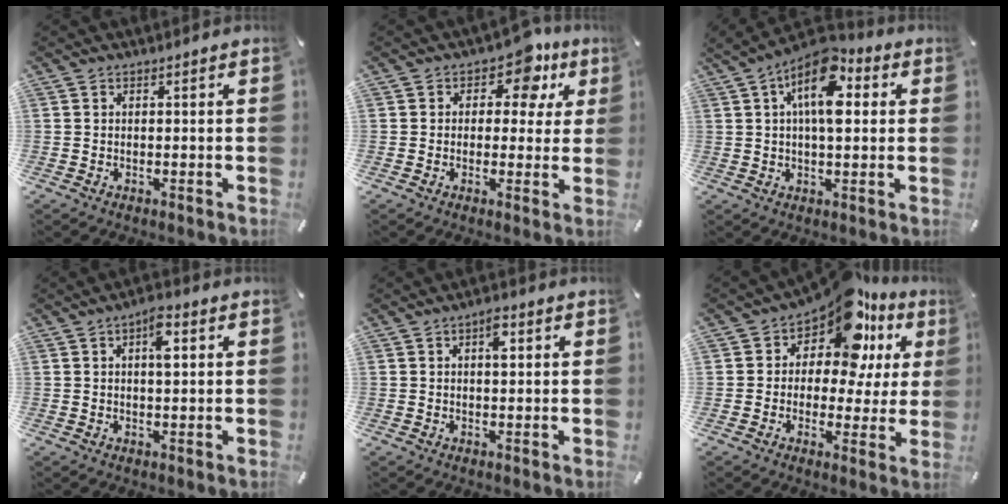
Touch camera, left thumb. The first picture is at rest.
{"total": 9.0, "force": [4.6, 5.5, 5.5], "torque": [-0.068, -0.024, 0.074]}
{"total": 12.9, "force": [4.6, 6.4, 10.2], "torque": [-0.172, -0.015, 0.081]}
{"total": 5.1, "force": [1.5, 2.1, 4.4], "torque": [-0.061, -0.003, 0.016]}
{"total": 3.3, "force": [1.0, 1.5, 2.8], "torque": [-0.035, 0.000, 0.009]}
{"total": 13.8, "force": [8.5, 7.1, 8.3], "torque": [-0.141, -0.059, 0.149]}